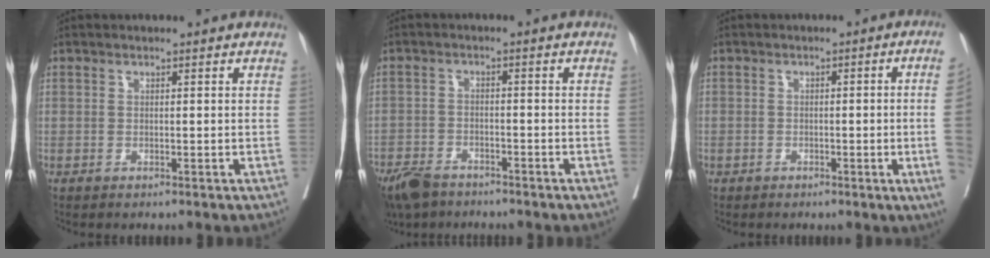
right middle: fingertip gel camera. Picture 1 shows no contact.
{"total": 7.3, "force": [-6.0, 2.8, 2.9], "torque": [-0.052, -0.013, -0.106]}
{"total": 5.4, "force": [-1.0, -0.7, 5.3], "torque": [-0.060, 0.000, -0.016]}